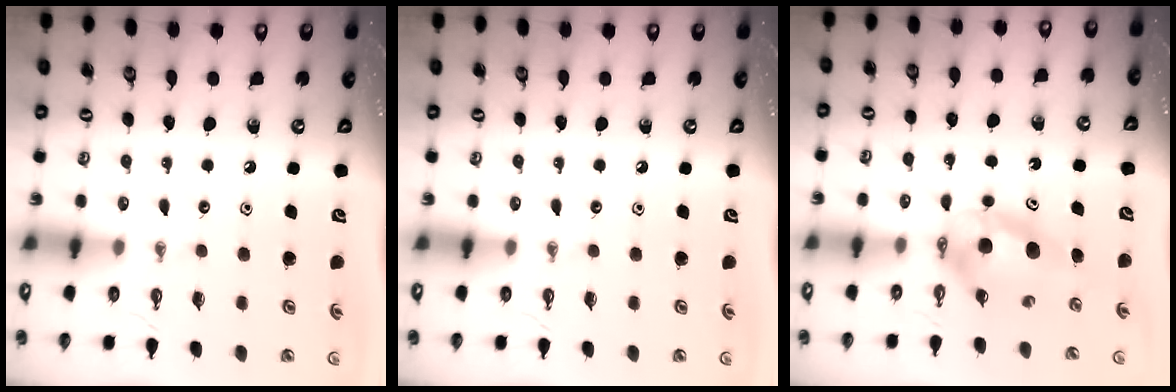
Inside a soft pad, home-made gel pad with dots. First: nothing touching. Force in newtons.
{"total": 0.0}
{"total": 6.0, "press": 5.9, "slide": 1.0}